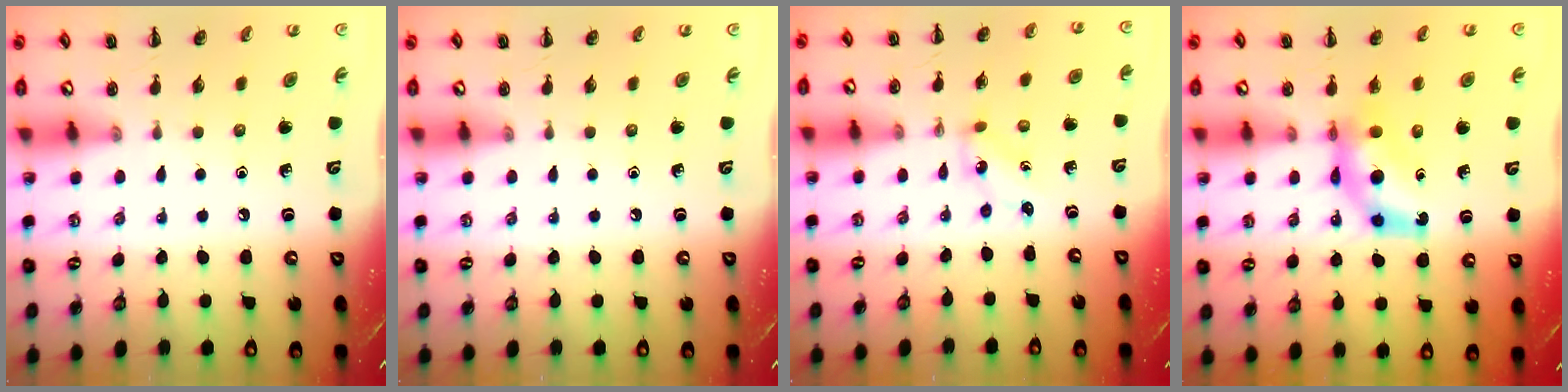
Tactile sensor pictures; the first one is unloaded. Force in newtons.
{"total": 0.0}
{"total": 1.1, "press": 1.1, "slide": 0.1}
{"total": 7.0, "press": 7.0, "slide": 0.8}